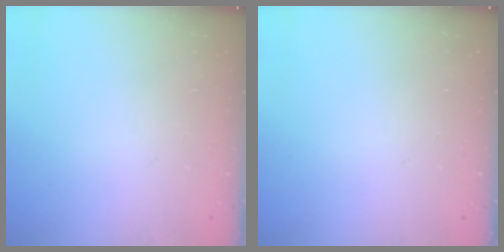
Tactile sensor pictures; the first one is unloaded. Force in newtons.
{"total": 0.0}